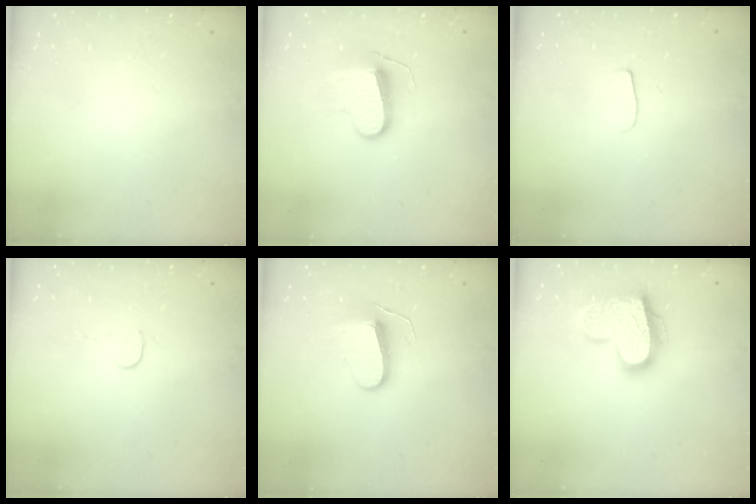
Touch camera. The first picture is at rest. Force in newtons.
{"total": 9.2, "press": 9.2, "slide": 0.2}
{"total": 4.3, "press": 4.3, "slide": 0.5}
{"total": 3.7, "press": 3.7, "slide": 0.3}
{"total": 8.9, "press": 8.9, "slide": 0.7}
{"total": 20.2, "press": 20.2, "slide": 1.5}